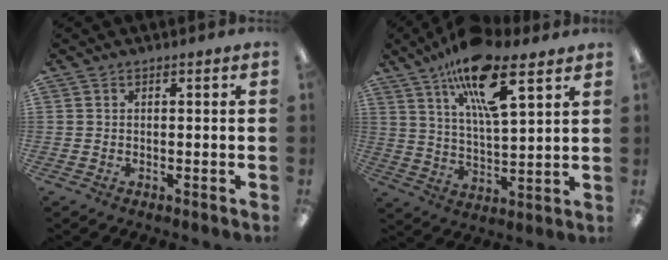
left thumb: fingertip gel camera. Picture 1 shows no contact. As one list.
[{"total": 17.1, "force": [11.0, 5.3, 11.9], "torque": [-0.202, -0.048, 0.182]}]